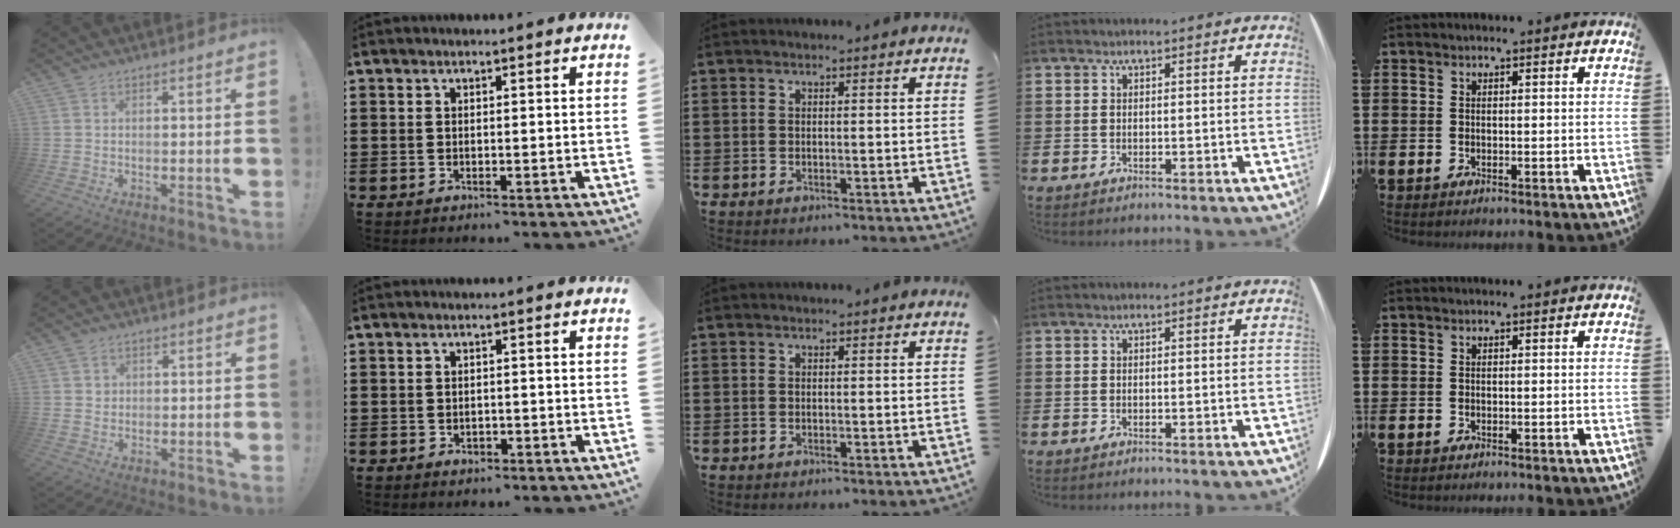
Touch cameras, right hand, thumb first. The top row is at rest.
{"thumb": {"total": 1.7, "force": [0.5, 1.6, 0.1], "torque": [0.009, -0.003, 0.006]}, "index": {"total": 0.9, "force": [-0.5, 0.6, 0.5], "torque": [-0.012, -0.002, -0.010]}}